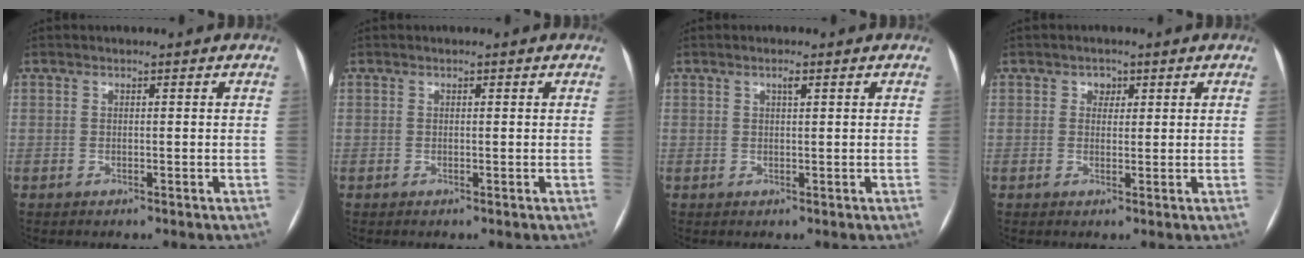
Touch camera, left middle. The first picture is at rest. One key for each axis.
{"total": 0.0}
{"total": 1.1, "fx": 0.6, "fy": 0.2, "fz": 0.9, "tx": -0.018, "ty": 0.003, "tz": 0.010}
{"total": 1.8, "fx": 0.8, "fy": 1.4, "fz": 0.7, "tx": -0.006, "ty": 0.003, "tz": 0.008}